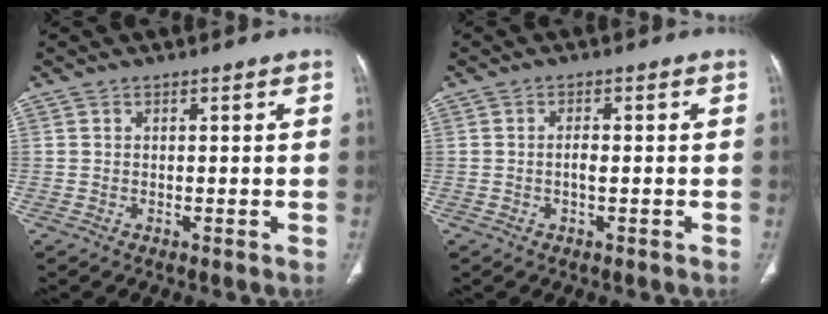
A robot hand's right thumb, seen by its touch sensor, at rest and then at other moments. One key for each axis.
{"total": 1.9, "fx": -0.4, "fy": 0.7, "fz": 1.7, "tx": -0.033, "ty": 0.001, "tz": -0.008}